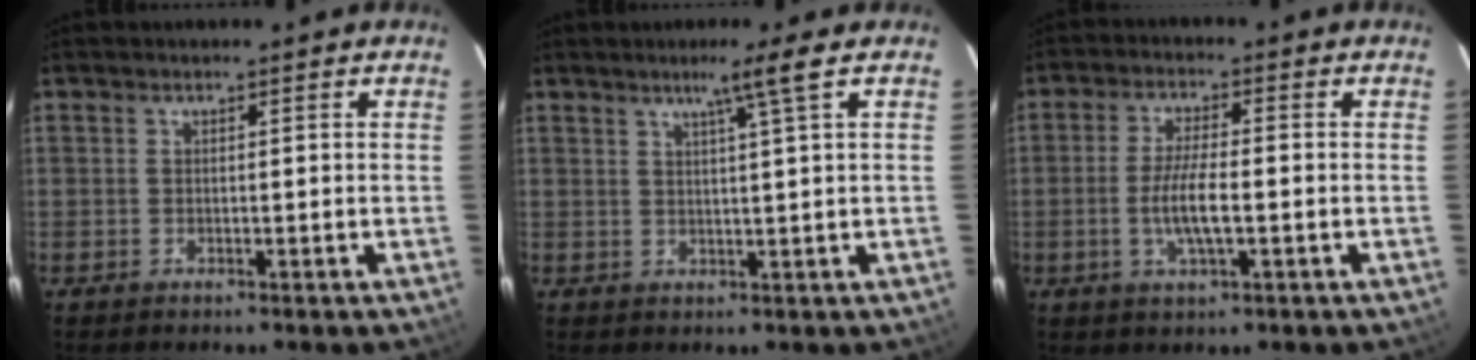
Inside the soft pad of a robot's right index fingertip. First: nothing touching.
{"total": 4.2, "force": [2.4, -1.4, 3.2], "torque": [-0.056, -0.011, 0.043]}
{"total": 6.7, "force": [-1.5, 1.5, 6.3], "torque": [-0.125, -0.003, -0.030]}